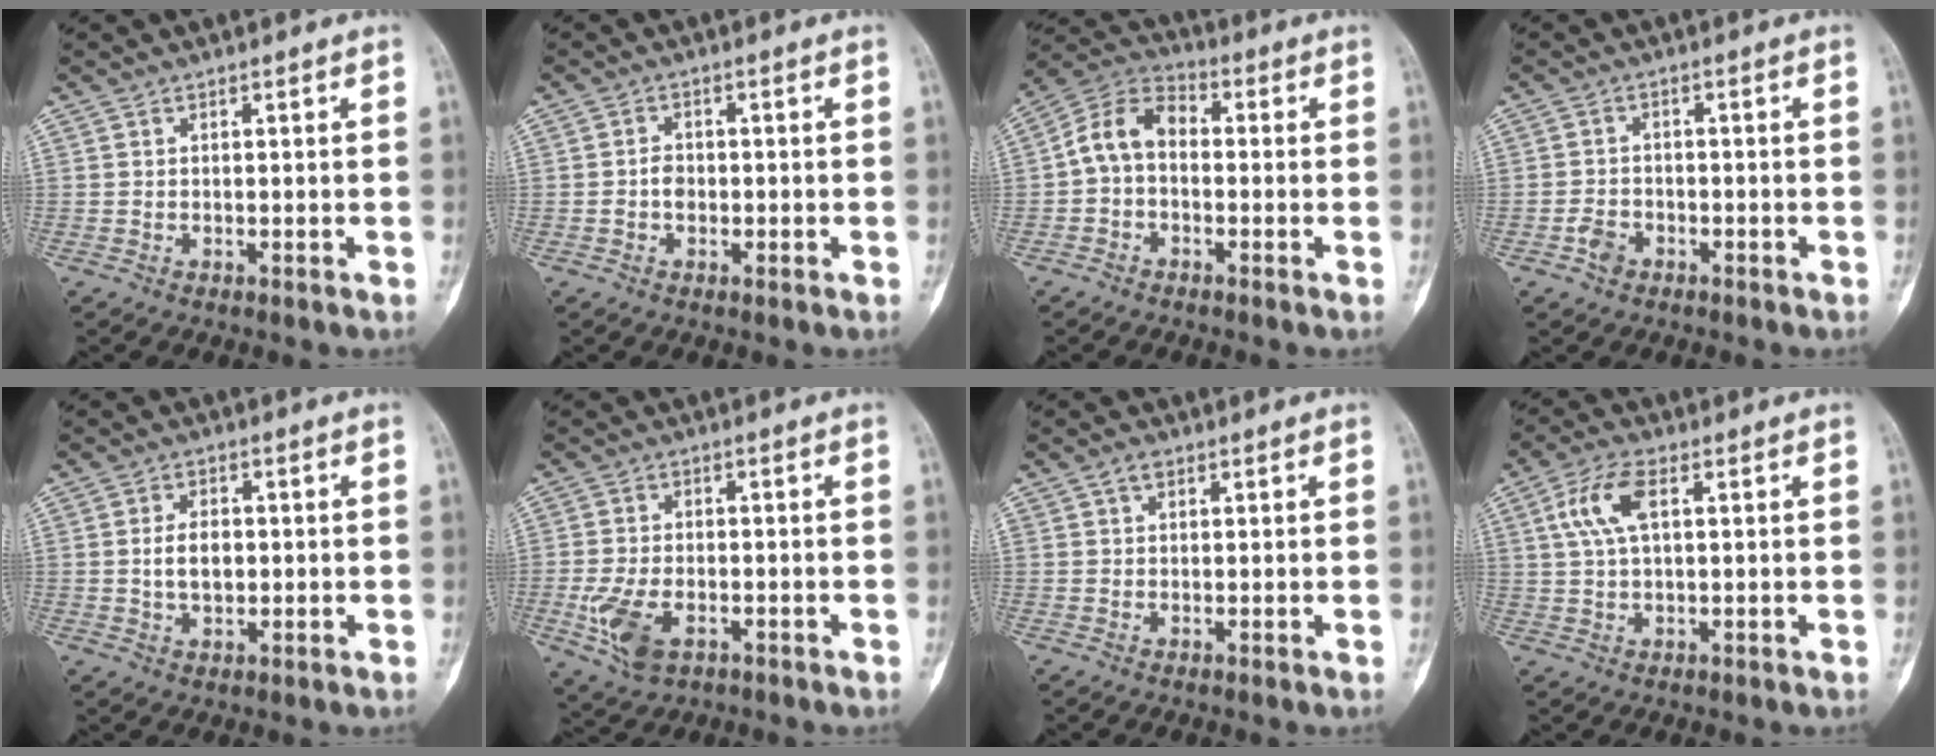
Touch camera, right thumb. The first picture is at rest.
{"total": 2.3, "force": [-0.6, 1.7, 1.5], "torque": [-0.017, 0.005, -0.014]}
{"total": 8.3, "force": [-0.6, 5.5, 6.1], "torque": [-0.101, 0.030, -0.029]}
{"total": 3.0, "force": [-1.7, 2.1, 1.3], "torque": [-0.020, 0.013, -0.029]}
{"total": 5.2, "force": [-0.1, 3.2, 4.0], "torque": [-0.063, 0.005, -0.001]}
{"total": 8.4, "force": [-3.0, 4.8, 6.3], "torque": [-0.132, 0.004, -0.047]}
{"total": 1.6, "force": [0.6, 1.1, 1.0], "torque": [-0.013, 0.007, 0.011]}
{"total": 7.4, "force": [2.1, 3.3, 6.2], "torque": [-0.135, 0.014, 0.040]}